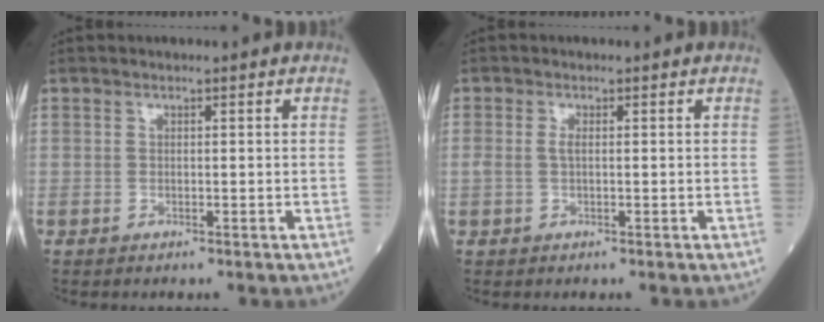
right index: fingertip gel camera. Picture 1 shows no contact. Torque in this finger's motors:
{"motor_torque": [0.32, -0.01, 0.19, 0.05]}